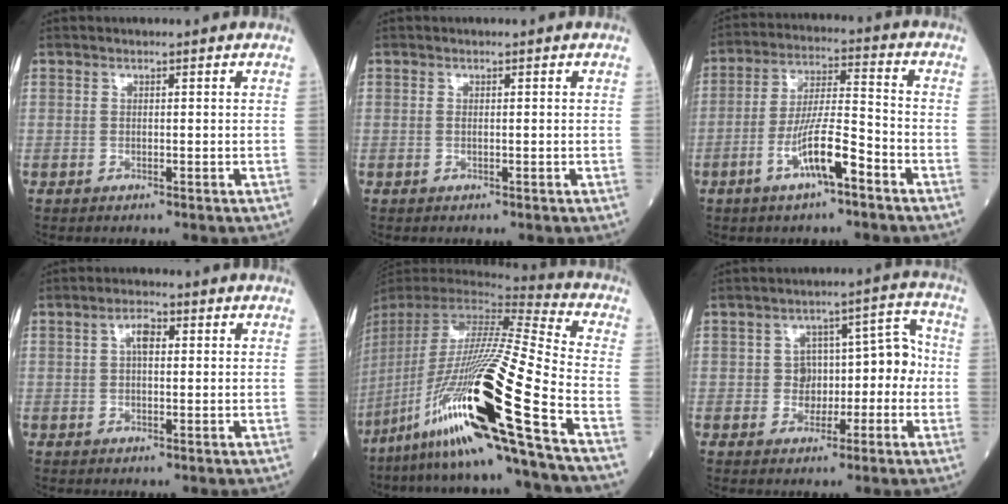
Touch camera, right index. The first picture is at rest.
{"total": 0.6, "force": [0.0, 0.2, 0.6], "torque": [-0.014, -0.001, 0.002]}
{"total": 9.4, "force": [-4.8, 1.2, 8.0], "torque": [-0.154, 0.001, -0.086]}
{"total": 2.8, "force": [0.7, 1.2, 2.5], "torque": [-0.046, 0.010, 0.011]}
{"total": 28.9, "force": [-13.6, -0.4, 25.5], "torque": [-0.493, -0.056, -0.255]}
{"total": 7.2, "force": [-1.3, 5.3, 4.8], "torque": [-0.051, 0.044, -0.017]}